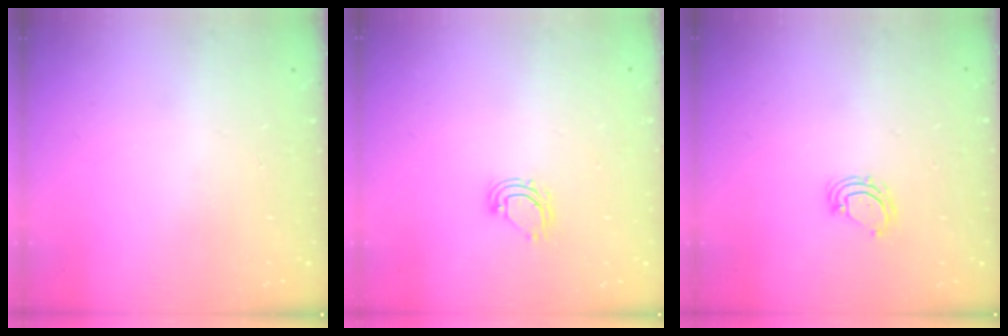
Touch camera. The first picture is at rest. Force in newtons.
{"total": 5.4, "press": 5.4, "slide": 0.3}
{"total": 5.0, "press": 5.0, "slide": 0.4}